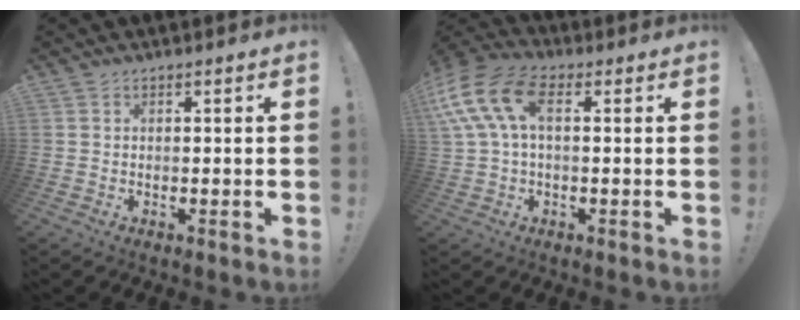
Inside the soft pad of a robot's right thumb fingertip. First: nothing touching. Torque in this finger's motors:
{"motor_torque": [-0.19, 1.53, 2.10, 0.19, 0.27]}